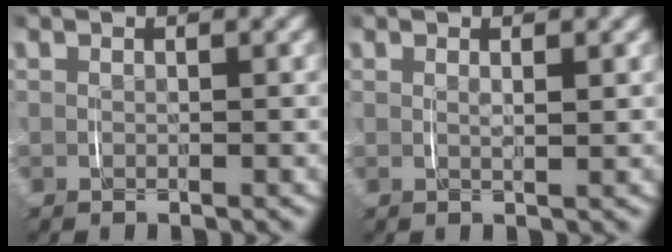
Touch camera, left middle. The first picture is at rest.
{"total": 1.0, "force": [0.6, 0.0, 0.8], "torque": [-0.017, -0.005, 0.014]}